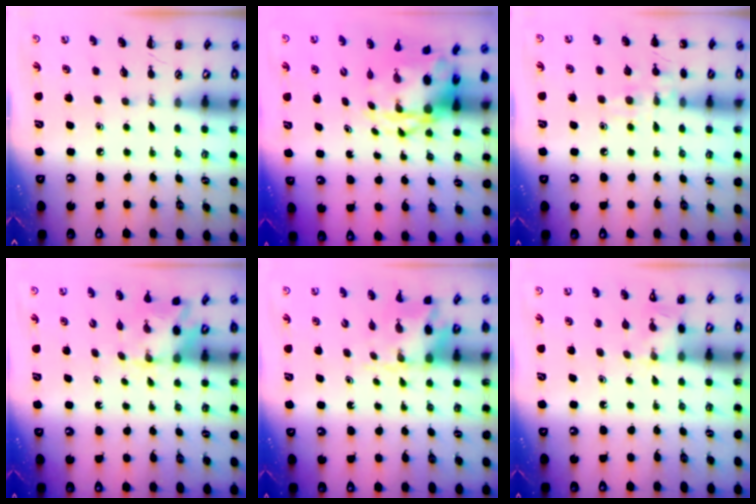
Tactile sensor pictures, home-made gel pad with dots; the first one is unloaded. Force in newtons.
{"total": 4.7, "press": 4.5, "slide": 1.2}
{"total": 9.2, "press": 9.2, "slide": 1.3}
{"total": 2.6, "press": 2.4, "slide": 1.1}
{"total": 2.9, "press": 2.8, "slide": 0.7}
{"total": 3.5, "press": 3.3, "slide": 1.1}